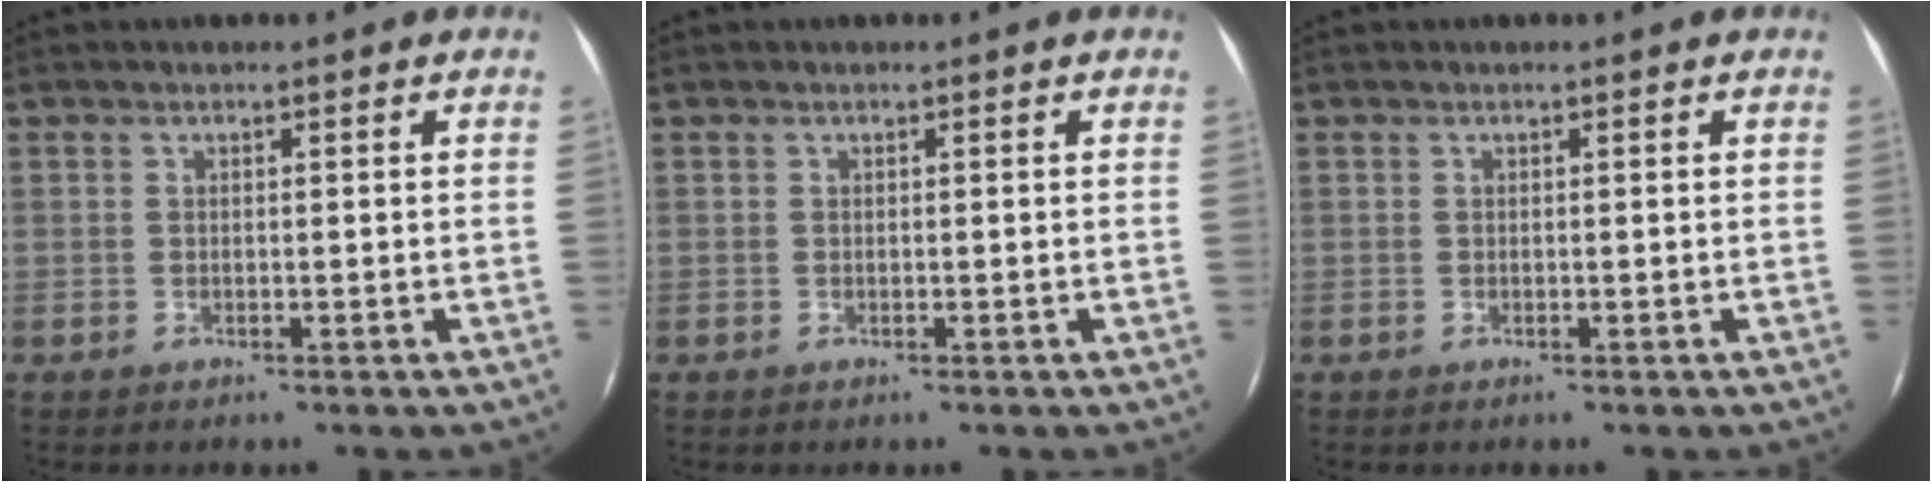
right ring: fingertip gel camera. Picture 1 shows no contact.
{"total": 0.0}
{"total": 0.0}